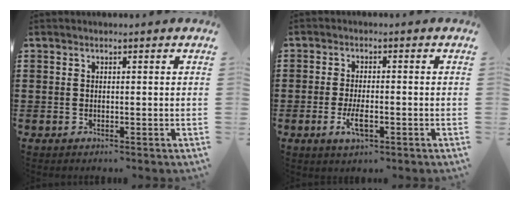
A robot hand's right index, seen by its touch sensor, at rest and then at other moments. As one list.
[{"total": 4.1, "force": [-1.4, 1.5, 3.6], "torque": [-0.075, -0.002, -0.027]}]